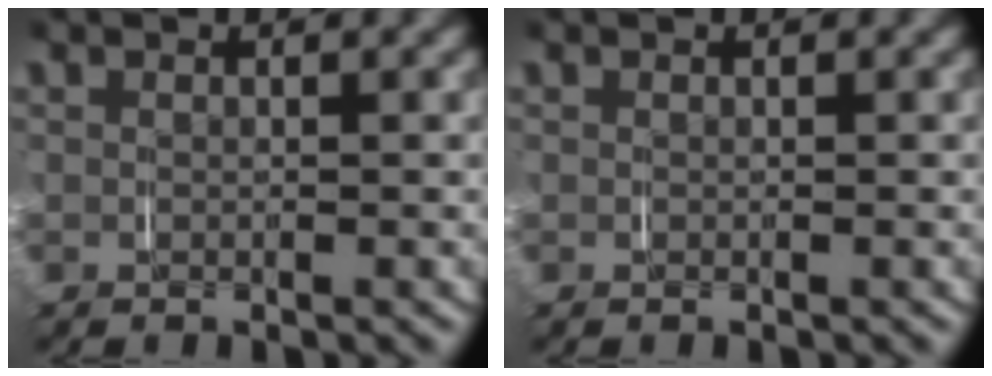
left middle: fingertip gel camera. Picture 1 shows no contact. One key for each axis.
{"total": 0.0}